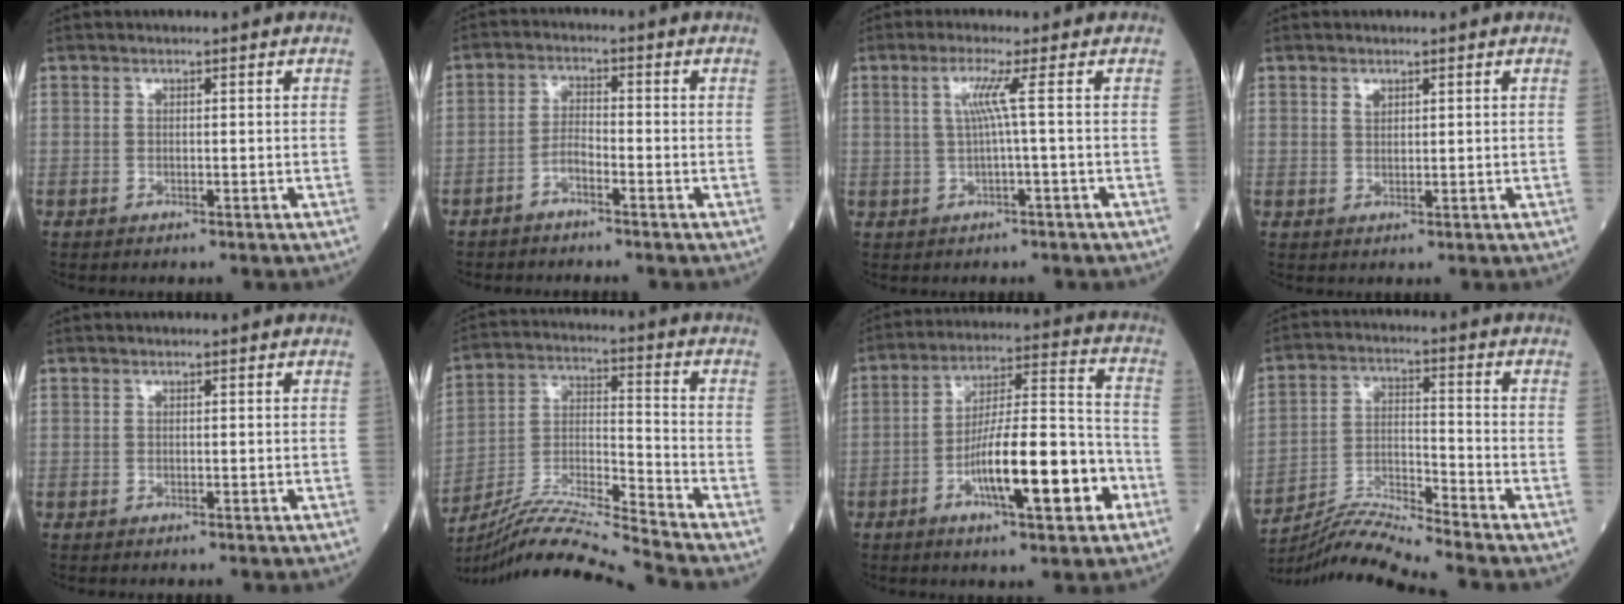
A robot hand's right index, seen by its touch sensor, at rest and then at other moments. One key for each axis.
{"total": 2.8, "fx": -2.0, "fy": 0.7, "fz": 1.8, "tx": -0.039, "ty": 0.001, "tz": -0.041}
{"total": 3.3, "fx": 0.4, "fy": -1.1, "fz": 3.1, "tx": -0.066, "ty": 0.003, "tz": 0.011}
{"total": 1.1, "fx": 0.8, "fy": 0.6, "fz": 0.6, "tx": -0.009, "ty": 0.000, "tz": 0.014}
{"total": 0.0}
{"total": 14.5, "fx": -13.6, "fy": -3.0, "fz": 4.1, "tx": -0.076, "ty": 0.007, "tz": -0.252}
{"total": 15.0, "fx": -5.8, "fy": 2.8, "fz": 13.6, "tx": -0.229, "ty": 0.012, "tz": -0.090}
{"total": 8.8, "fx": -8.3, "fy": -2.5, "fz": 1.4, "tx": -0.038, "ty": 0.004, "tz": -0.155}